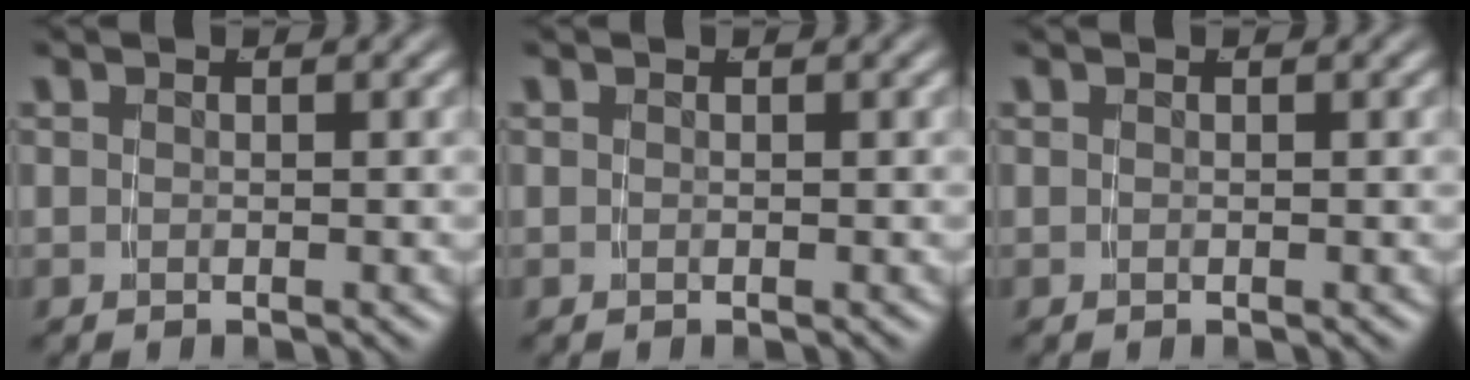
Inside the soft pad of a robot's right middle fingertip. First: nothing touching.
{"total": 0.0}
{"total": 0.0}